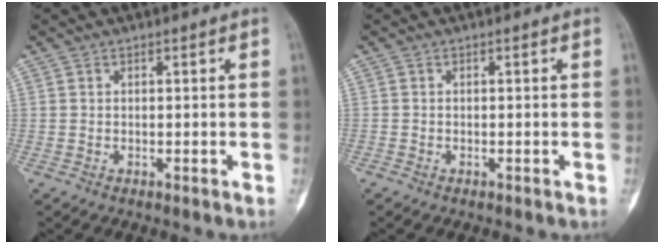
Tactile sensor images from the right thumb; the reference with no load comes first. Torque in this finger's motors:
{"motor_torque": [-0.17, -0.73, -0.38, -0.05, -0.14]}